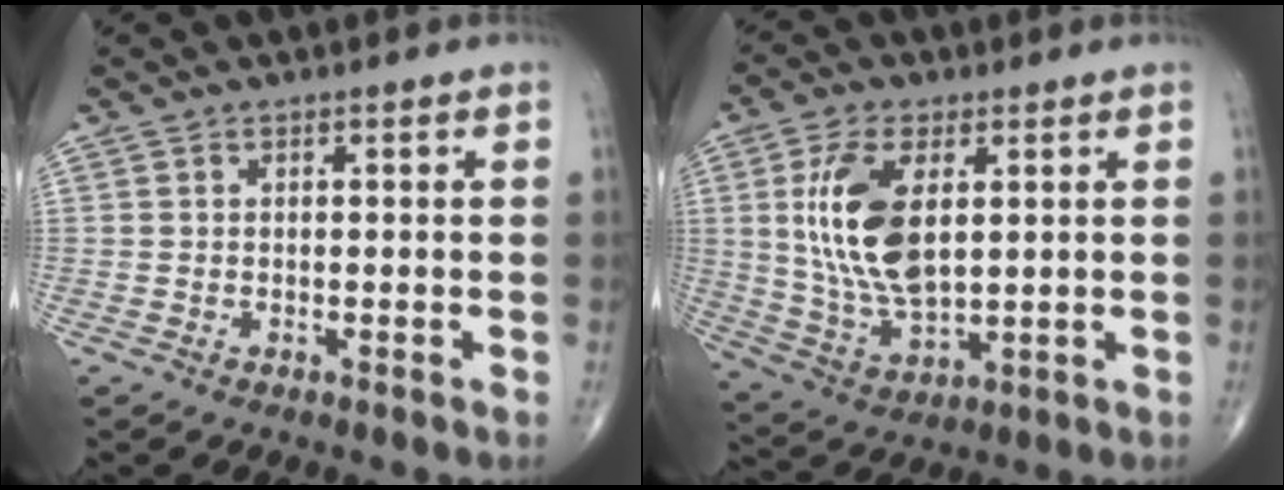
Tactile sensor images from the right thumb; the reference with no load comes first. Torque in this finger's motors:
{"motor_torque": [0.91, 3.35, 1.66, 0.05, 0.29]}